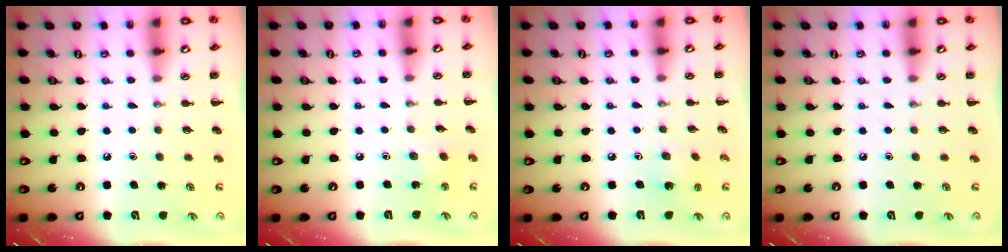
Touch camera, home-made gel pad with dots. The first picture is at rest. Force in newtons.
{"total": 2.8, "press": 2.6, "slide": 0.9}
{"total": 2.1, "press": 2.0, "slide": 0.5}
{"total": 0.0}